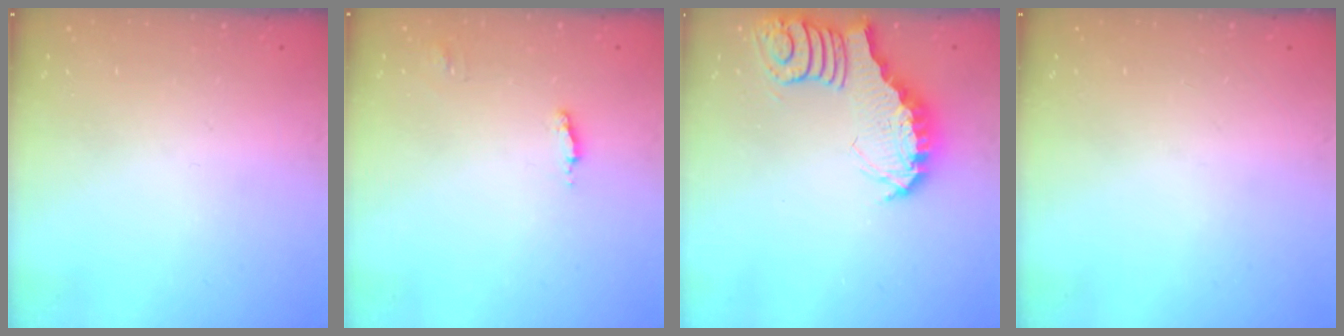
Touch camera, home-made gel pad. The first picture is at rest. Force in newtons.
{"total": 2.9, "press": 2.9, "slide": 0.3}
{"total": 3.5, "press": 3.5, "slide": 0.5}
{"total": 0.0}